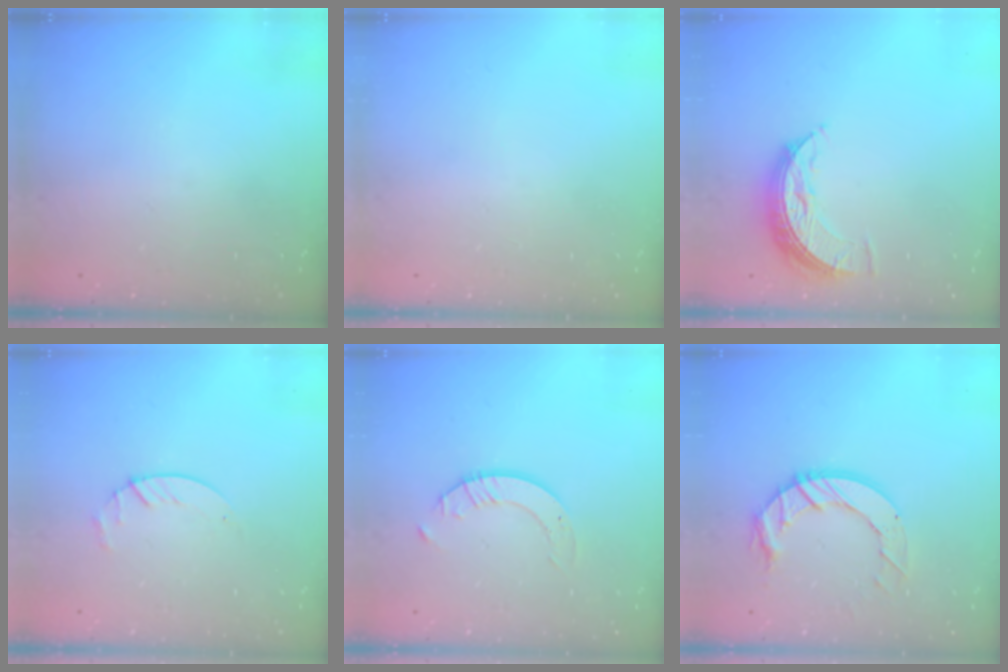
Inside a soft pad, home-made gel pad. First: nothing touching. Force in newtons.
{"total": 0.0}
{"total": 7.8, "press": 7.8, "slide": 0.3}
{"total": 2.9, "press": 2.9, "slide": 0.4}
{"total": 2.0, "press": 2.0, "slide": 0.2}
{"total": 11.0, "press": 11.0, "slide": 1.2}